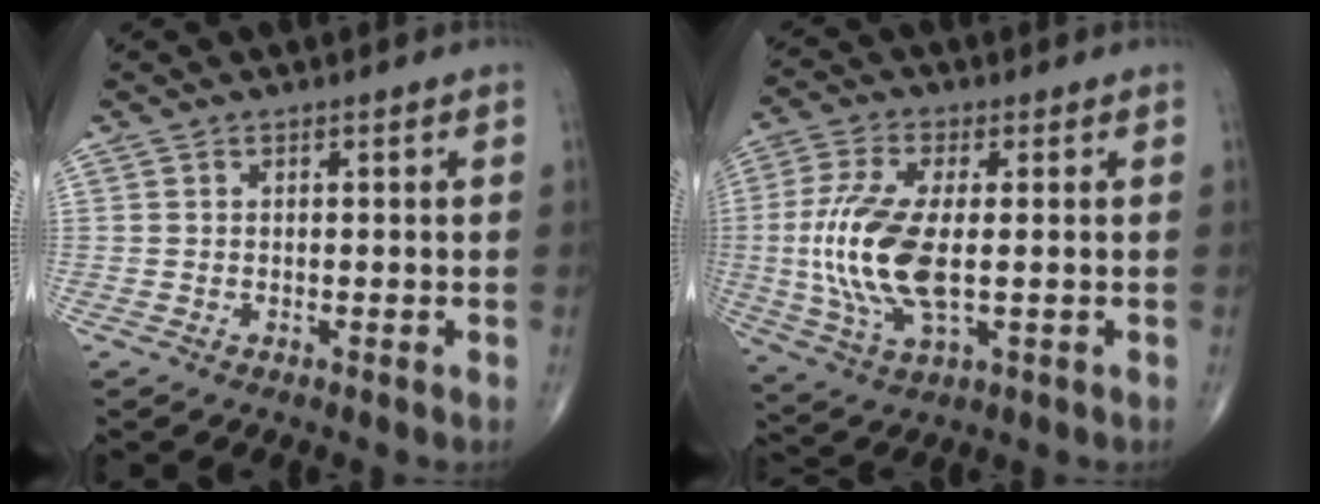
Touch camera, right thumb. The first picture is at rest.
{"total": 14.6, "force": [-0.6, 6.1, 13.3], "torque": [-0.298, -0.007, -0.007]}